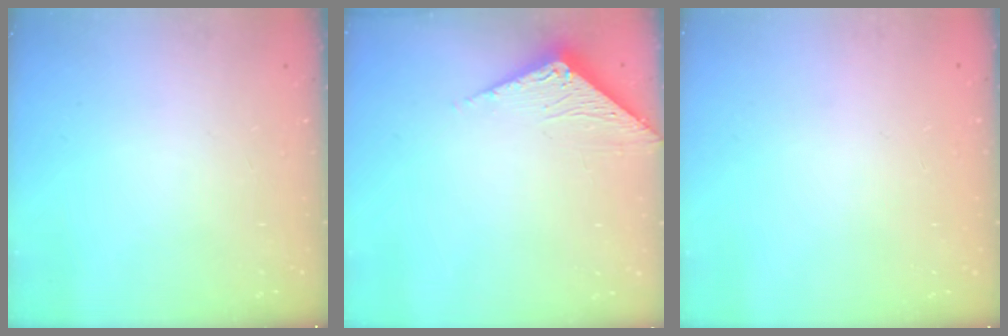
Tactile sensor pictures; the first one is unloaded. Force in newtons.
{"total": 3.3, "press": 3.3, "slide": 0.2}
{"total": 0.0}